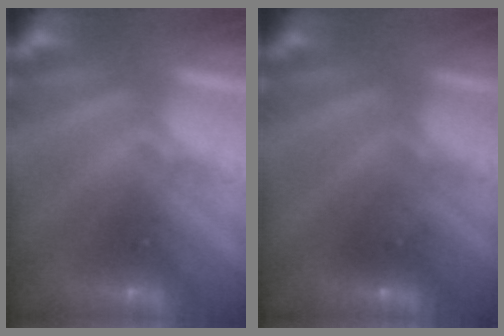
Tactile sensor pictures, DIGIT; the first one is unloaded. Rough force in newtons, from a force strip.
{"total": 2.2}